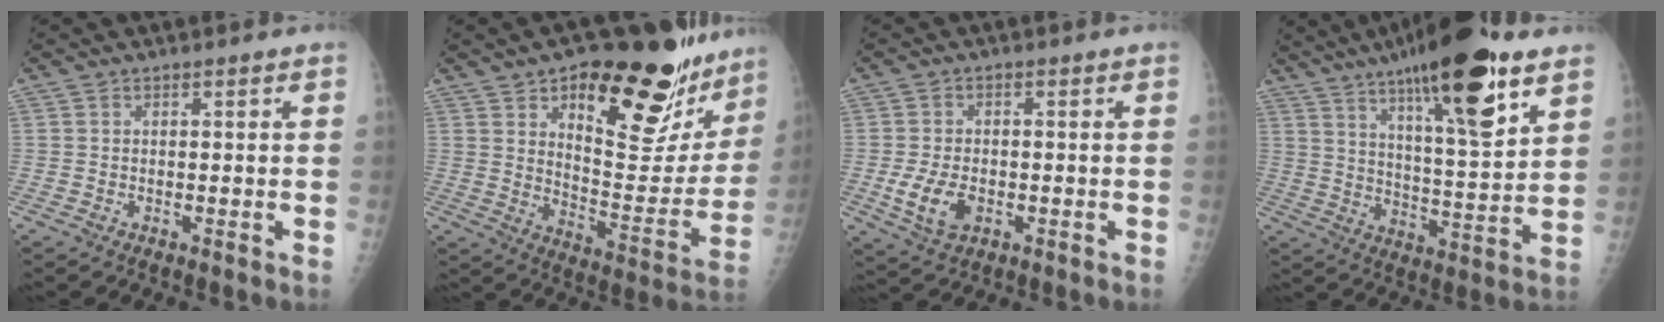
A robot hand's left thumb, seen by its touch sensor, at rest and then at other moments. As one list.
[{"total": 27.2, "force": [16.9, 11.4, 18.0], "torque": [-0.190, -0.073, 0.245]}, {"total": 6.7, "force": [-1.7, 4.3, 4.9], "torque": [-0.093, -0.001, -0.024]}, {"total": 22.0, "force": [13.0, 5.0, 17.0], "torque": [-0.255, -0.048, 0.209]}]